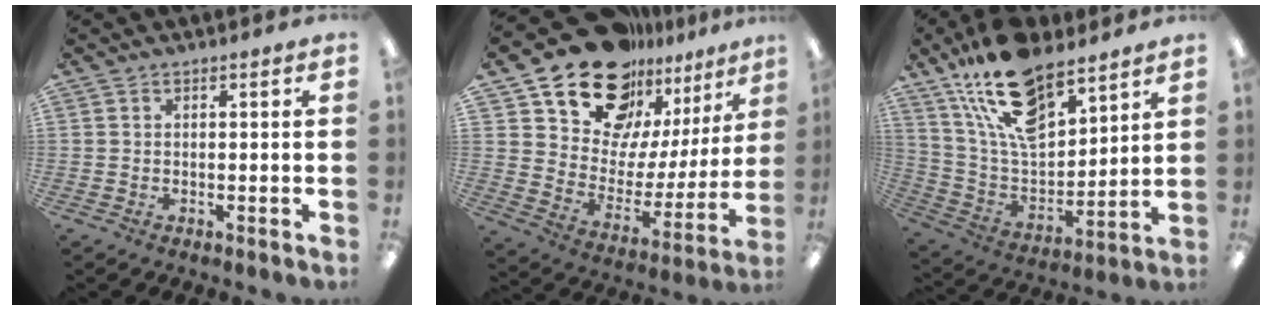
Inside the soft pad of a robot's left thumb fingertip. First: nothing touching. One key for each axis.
{"total": 20.6, "fx": 16.8, "fy": 10.3, "fz": 5.9, "tx": -0.112, "ty": -0.126, "tz": 0.304}
{"total": 19.7, "fx": 13.8, "fy": 8.7, "fz": 11.1, "tx": -0.211, "ty": -0.067, "tz": 0.247}